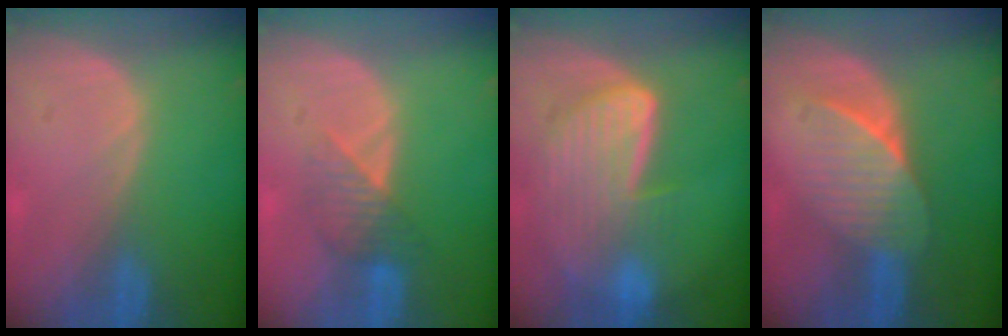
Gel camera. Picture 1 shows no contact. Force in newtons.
{"total": 4.0, "press": 3.7, "slide": 1.6}
{"total": 9.0, "press": 7.9, "slide": 4.2}
{"total": 7.5, "press": 6.6, "slide": 3.5}